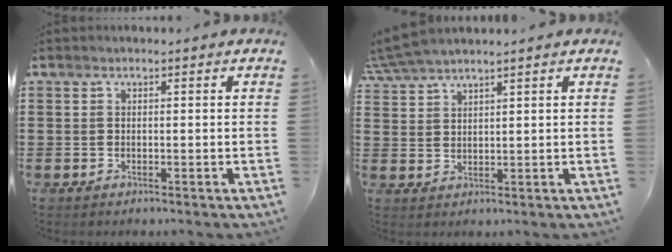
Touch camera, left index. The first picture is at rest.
{"total": 4.4, "force": [4.1, 0.1, 1.7], "torque": [-0.046, -0.006, 0.075]}